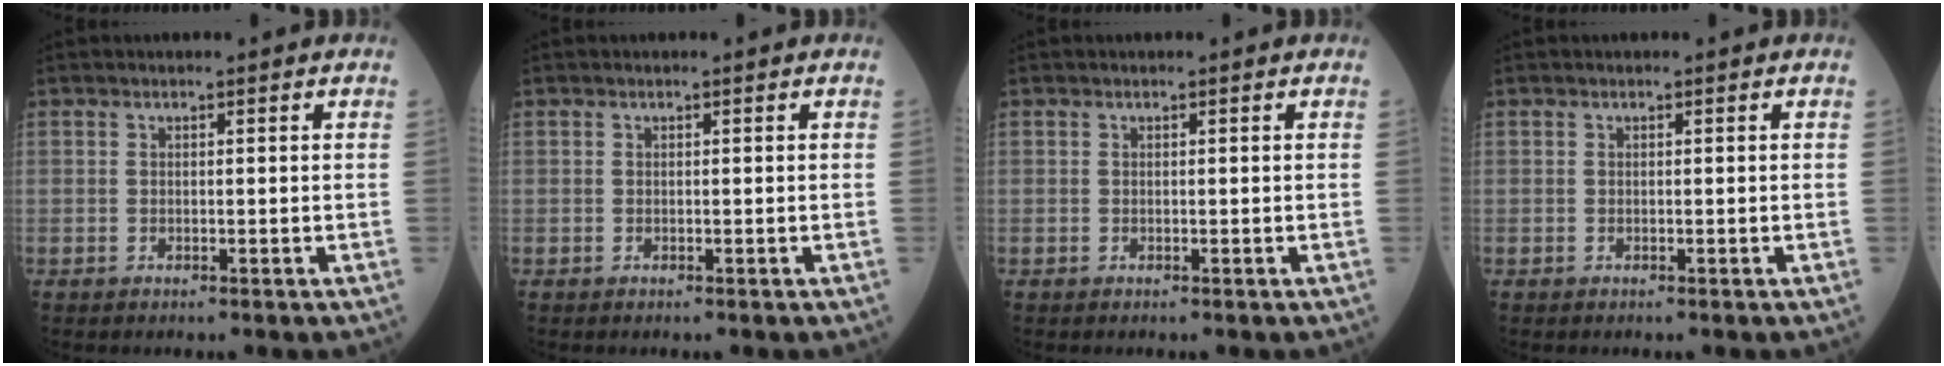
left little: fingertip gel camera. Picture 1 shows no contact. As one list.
[{"total": 0.0}, {"total": 0.0}, {"total": 0.0}]